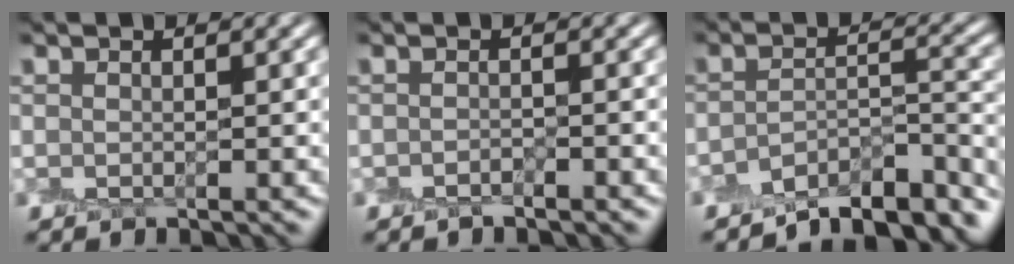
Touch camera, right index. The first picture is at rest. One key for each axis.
{"total": 0.8, "fx": -0.6, "fy": -0.1, "fz": 0.4, "tx": -0.006, "ty": 0.001, "tz": -0.012}
{"total": 7.2, "fx": -5.9, "fy": 1.8, "fz": 3.7, "tx": -0.049, "ty": -0.002, "tz": -0.095}